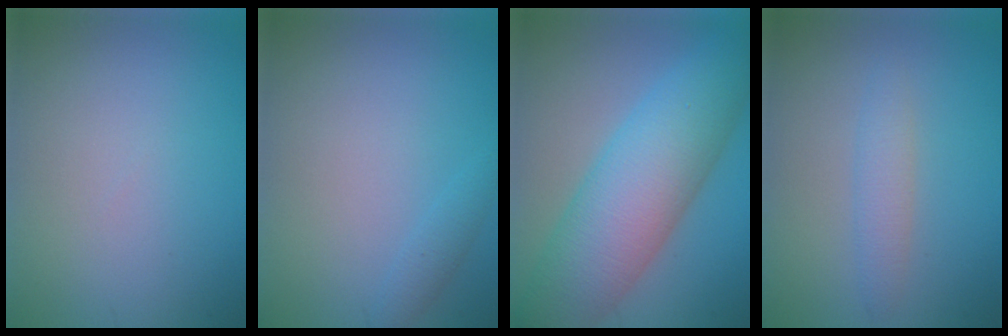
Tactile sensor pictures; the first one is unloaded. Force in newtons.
{"total": 1.2, "press": 1.2, "slide": 0.1}
{"total": 9.9, "press": 9.9, "slide": 0.2}
{"total": 1.9, "press": 1.9, "slide": 0.1}